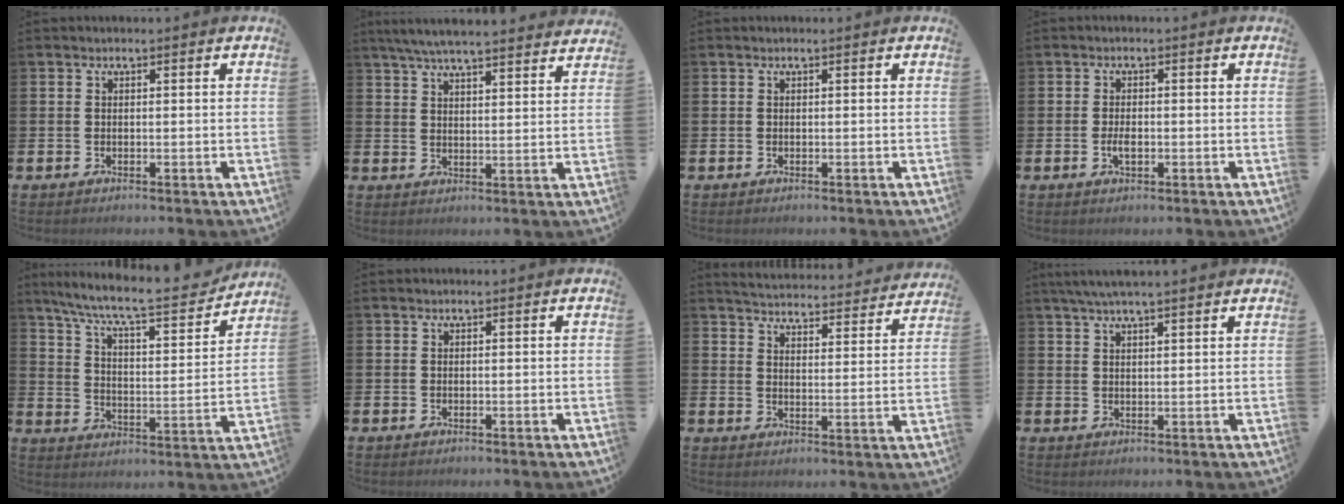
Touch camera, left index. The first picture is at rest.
{"total": 6.2, "force": [5.9, 0.3, 1.8], "torque": [-0.051, -0.025, 0.106]}
{"total": 0.0}
{"total": 2.1, "force": [-0.4, 1.0, 1.8], "torque": [-0.026, -0.004, -0.009]}
{"total": 9.2, "force": [8.2, 1.1, 4.0], "torque": [-0.107, -0.055, 0.136]}
{"total": 0.0}
{"total": 4.7, "force": [4.7, 0.4, 0.2], "torque": [-0.025, -0.042, 0.080]}
{"total": 3.8, "force": [3.3, 0.2, 1.8], "torque": [-0.041, -0.002, 0.060]}